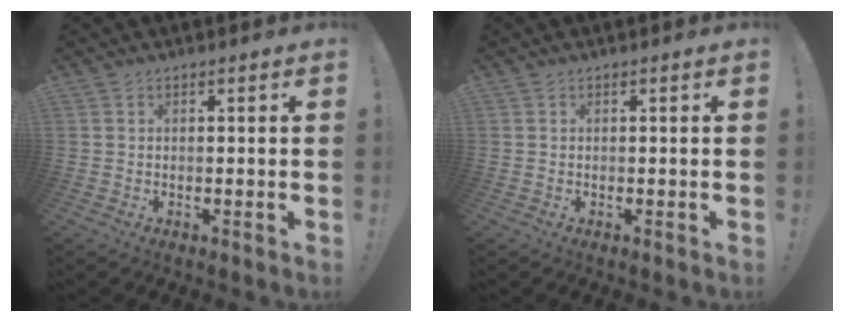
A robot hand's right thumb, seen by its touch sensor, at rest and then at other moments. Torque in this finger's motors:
{"motor_torque": [0.05, -0.06, 0.00, 0.00, 0.00]}